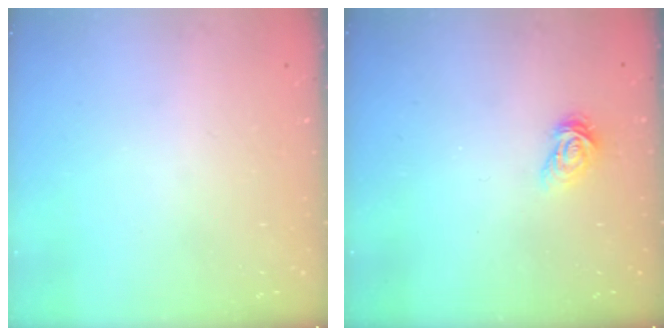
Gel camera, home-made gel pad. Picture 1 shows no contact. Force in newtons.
{"total": 4.9, "press": 4.8, "slide": 0.4}